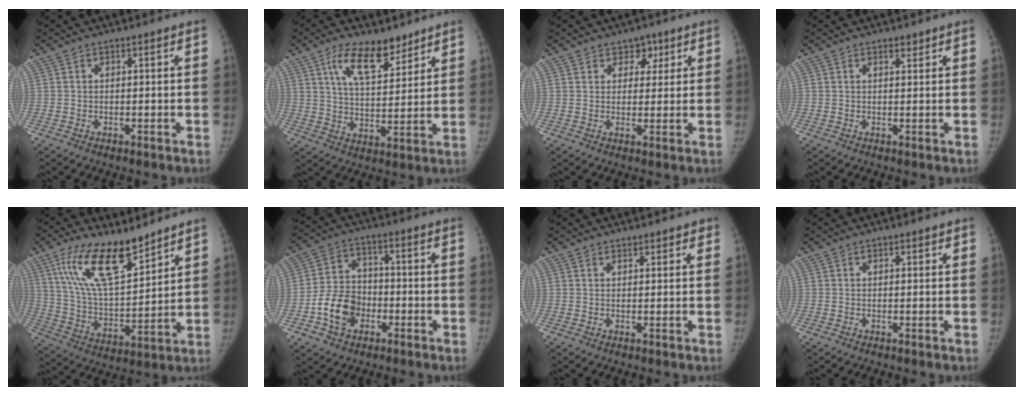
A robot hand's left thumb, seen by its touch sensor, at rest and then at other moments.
{"total": 12.1, "force": [7.7, 5.7, 7.4], "torque": [-0.099, -0.045, 0.137]}
{"total": 4.2, "force": [2.5, 3.1, 1.4], "torque": [0.012, -0.011, 0.034]}
{"total": 1.2, "force": [1.0, 0.5, 0.5], "torque": [-0.004, -0.007, 0.015]}
{"total": 17.7, "force": [11.6, 6.5, 11.7], "torque": [-0.183, -0.058, 0.227]}
{"total": 10.2, "force": [-3.6, 7.8, 5.5], "torque": [-0.078, 0.024, -0.069]}
{"total": 1.7, "force": [1.4, 0.8, 0.4], "torque": [0.012, -0.006, 0.015]}
{"total": 0.6, "force": [0.3, 0.3, 0.4], "torque": [-0.001, -0.001, 0.003]}